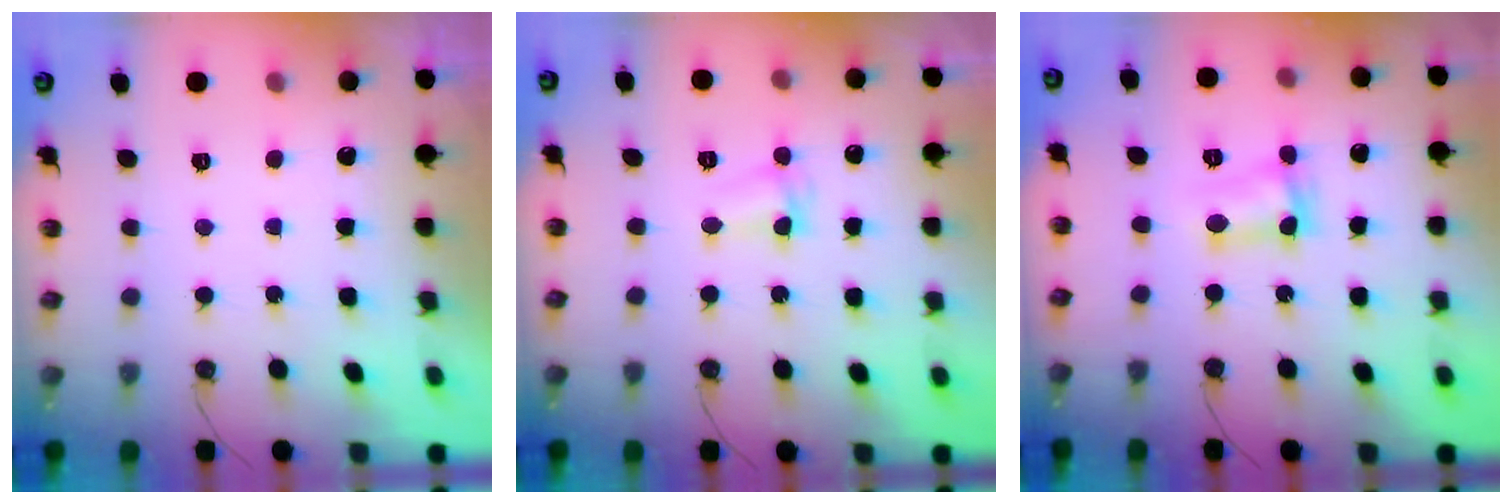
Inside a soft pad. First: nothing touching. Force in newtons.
{"total": 2.4, "press": 2.4, "slide": 0.3}
{"total": 4.4, "press": 4.3, "slide": 1.0}